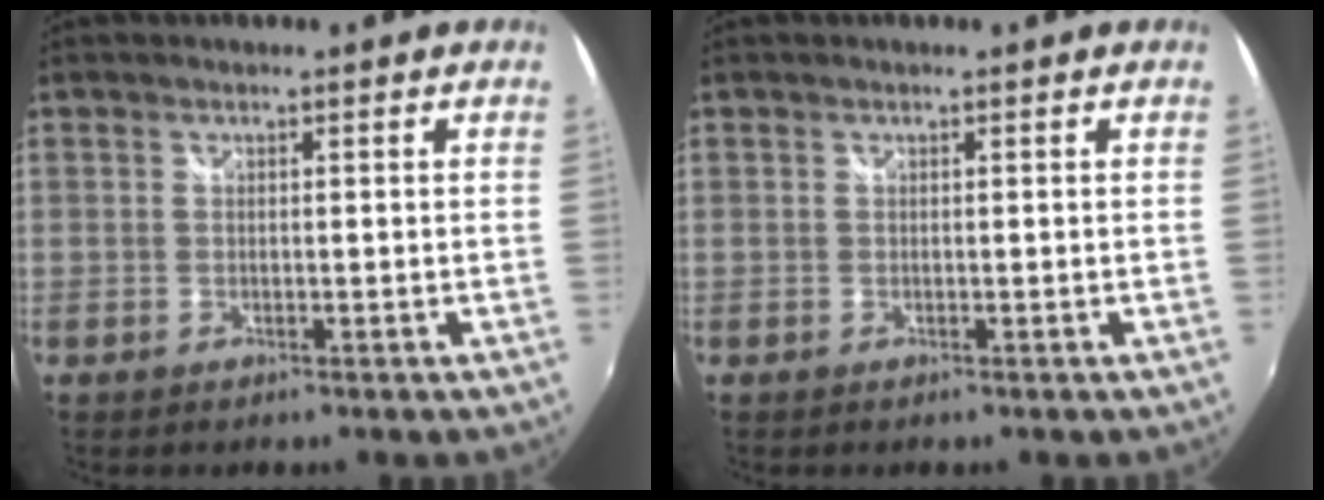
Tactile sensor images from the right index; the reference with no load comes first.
{"total": 0.0}